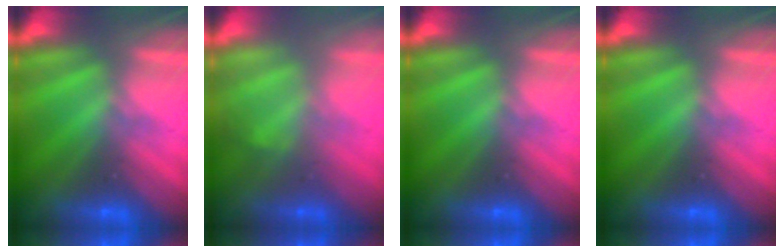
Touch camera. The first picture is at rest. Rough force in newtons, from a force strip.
{"total": 2.5}
{"total": 0.0}
{"total": 0.0}